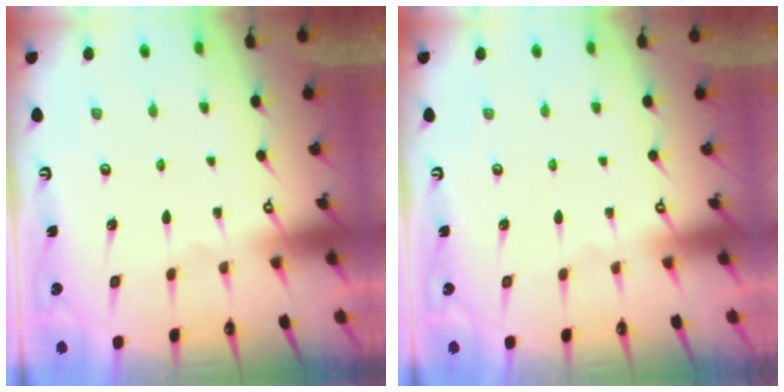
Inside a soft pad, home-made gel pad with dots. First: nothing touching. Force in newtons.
{"total": 0.0}